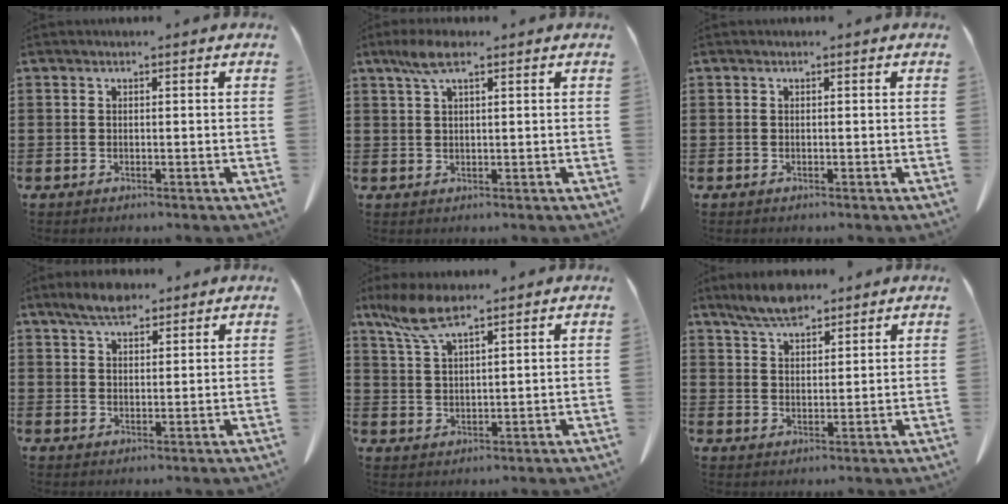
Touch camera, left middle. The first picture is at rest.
{"total": 4.3, "force": [2.3, 1.0, 3.4], "torque": [-0.073, 0.004, 0.041]}
{"total": 0.0}
{"total": 4.7, "force": [3.9, 1.6, 2.1], "torque": [-0.044, -0.007, 0.069]}
{"total": 6.5, "force": [4.5, 1.4, 4.4], "torque": [-0.105, -0.006, 0.081]}
{"total": 5.3, "force": [4.6, 1.7, 2.1], "torque": [-0.053, -0.009, 0.086]}